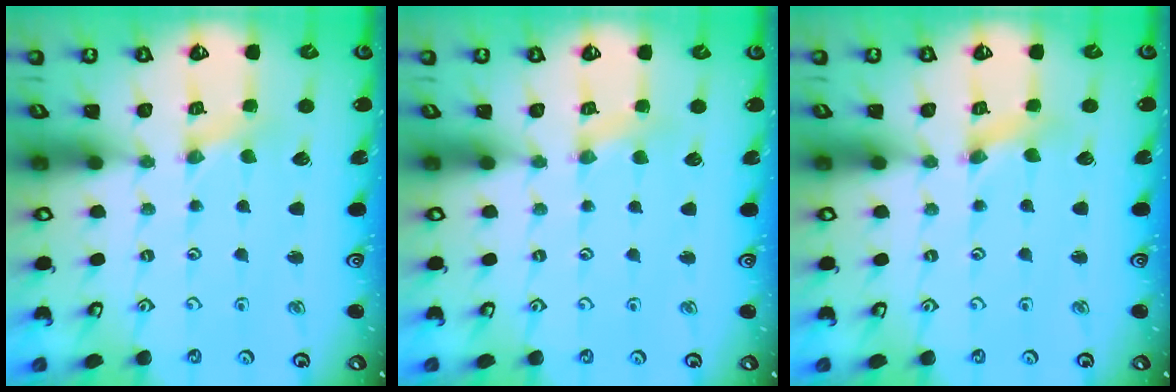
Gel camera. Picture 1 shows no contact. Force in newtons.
{"total": 1.8, "press": 1.7, "slide": 0.4}
{"total": 1.4, "press": 1.4, "slide": 0.0}